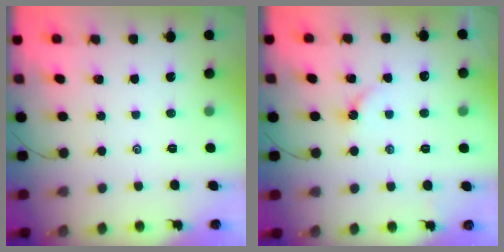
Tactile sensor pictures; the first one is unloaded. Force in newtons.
{"total": 2.5, "press": 2.4, "slide": 0.4}